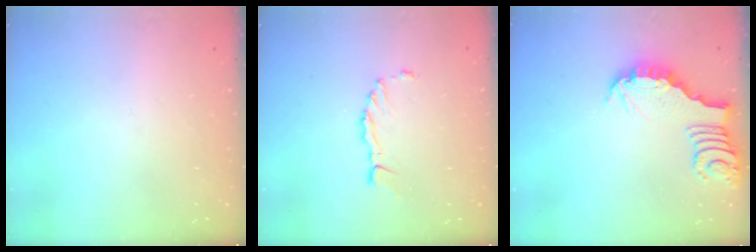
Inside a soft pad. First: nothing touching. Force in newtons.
{"total": 2.7, "press": 2.7, "slide": 0.2}
{"total": 3.9, "press": 3.9, "slide": 0.4}